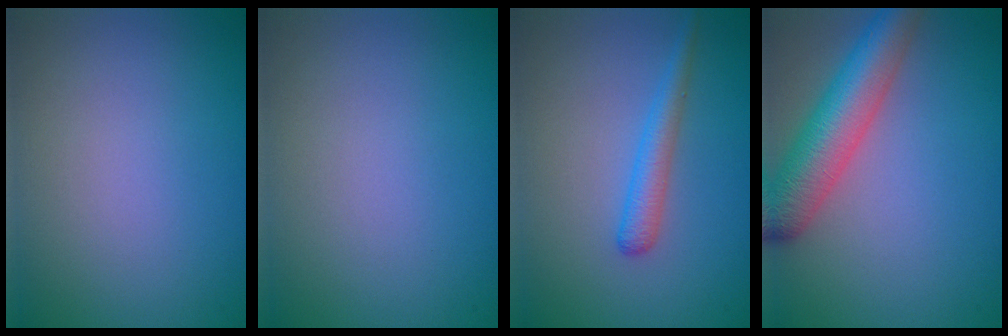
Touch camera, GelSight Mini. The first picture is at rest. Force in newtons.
{"total": 0.0}
{"total": 2.2, "press": 2.2, "slide": 0.1}
{"total": 6.5, "press": 6.5, "slide": 0.3}